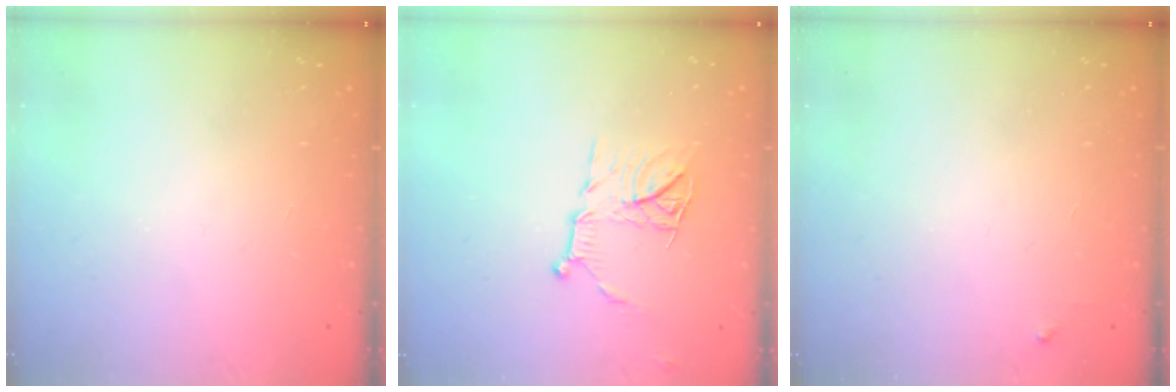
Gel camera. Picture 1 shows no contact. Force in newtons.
{"total": 10.8, "press": 10.8, "slide": 0.4}
{"total": 3.5, "press": 3.4, "slide": 0.4}